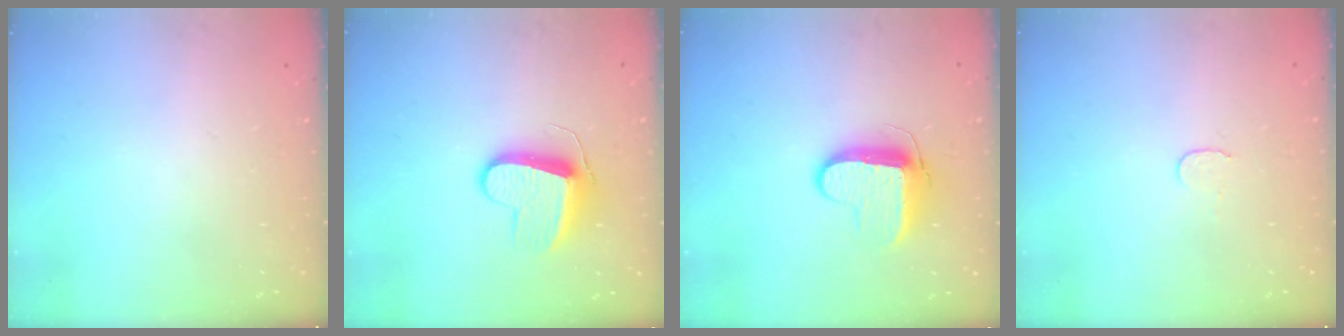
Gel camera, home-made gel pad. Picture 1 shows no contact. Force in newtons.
{"total": 9.8, "press": 9.8, "slide": 0.3}
{"total": 9.9, "press": 9.8, "slide": 0.5}
{"total": 3.7, "press": 3.7, "slide": 0.3}